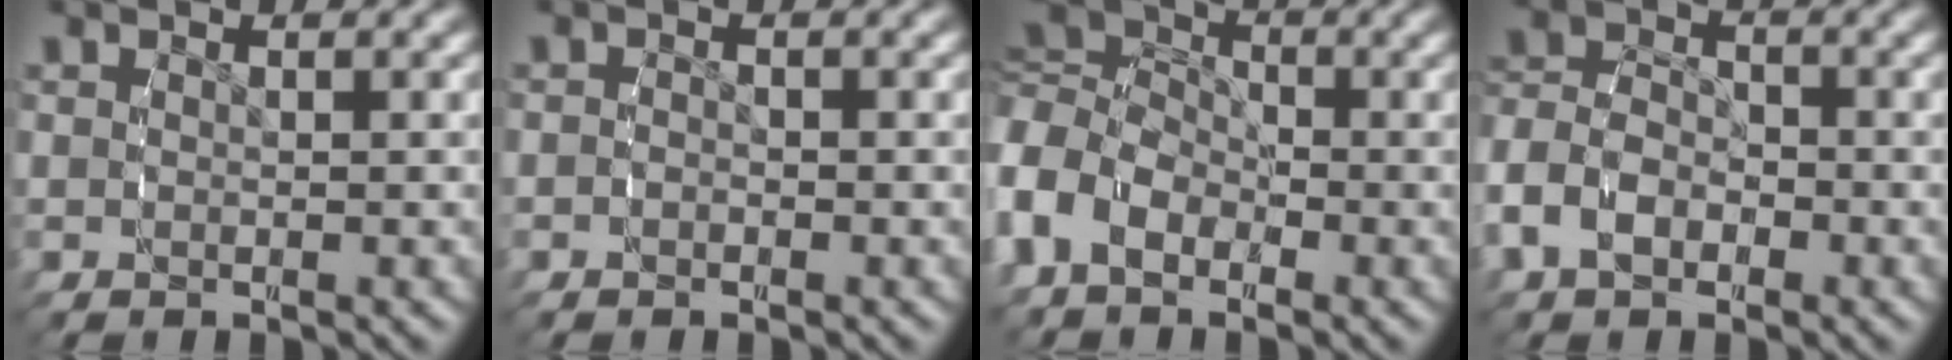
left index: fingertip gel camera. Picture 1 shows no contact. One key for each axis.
{"total": 0.8, "fx": -0.7, "fy": 0.3, "fz": 0.0, "tx": -0.007, "ty": -0.007, "tz": -0.012}
{"total": 8.3, "fx": 0.6, "fy": 7.0, "fz": 4.5, "tx": -0.104, "ty": -0.008, "tz": 0.002}
{"total": 5.3, "fx": -2.0, "fy": 4.2, "fz": 2.5, "tx": -0.060, "ty": -0.017, "tz": -0.032}